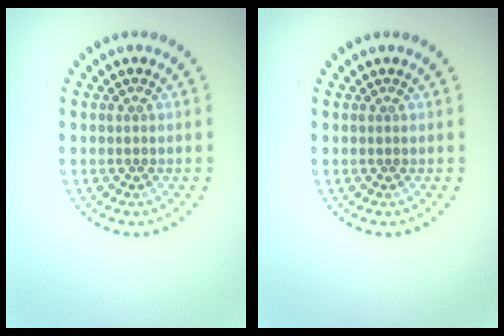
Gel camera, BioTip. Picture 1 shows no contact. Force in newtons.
{"total": 0.0}